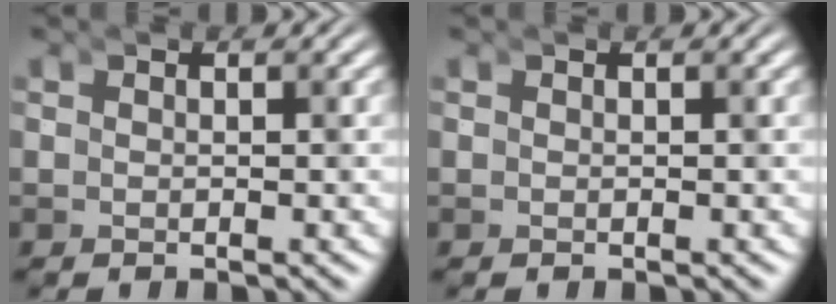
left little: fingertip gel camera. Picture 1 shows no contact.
{"total": 0.0}